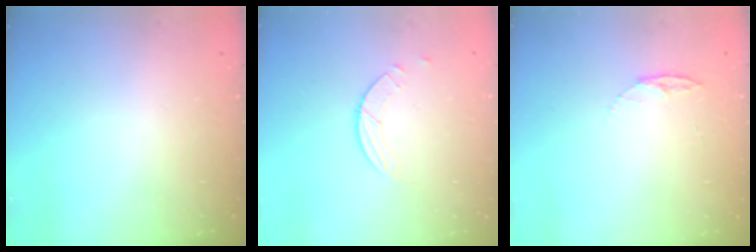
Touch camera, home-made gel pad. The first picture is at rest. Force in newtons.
{"total": 2.5, "press": 2.4, "slide": 0.2}
{"total": 4.4, "press": 4.4, "slide": 0.5}